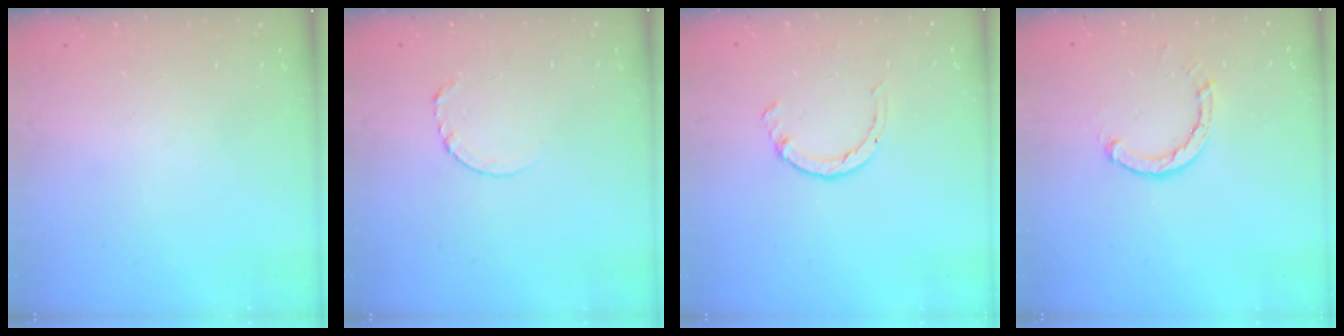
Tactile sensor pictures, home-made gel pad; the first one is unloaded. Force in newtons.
{"total": 3.9, "press": 3.9, "slide": 0.3}
{"total": 2.6, "press": 2.6, "slide": 0.4}
{"total": 2.6, "press": 2.6, "slide": 0.3}